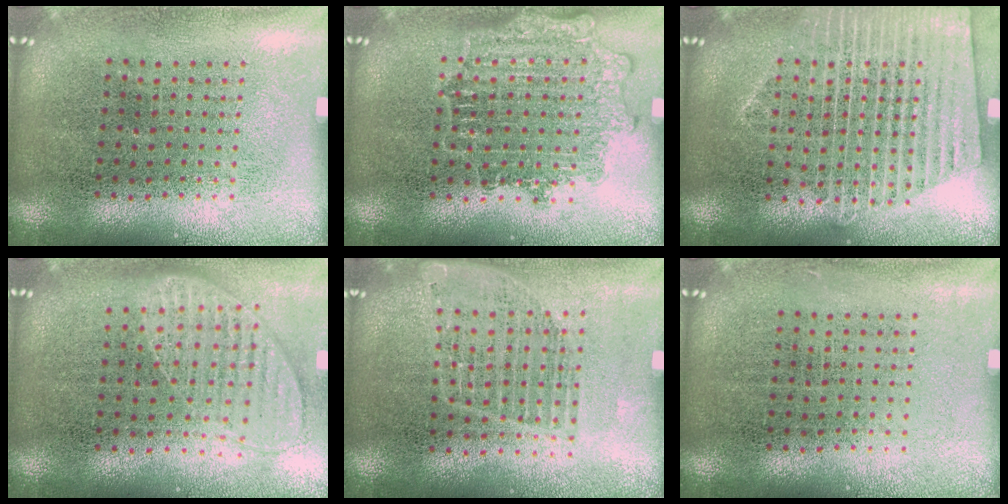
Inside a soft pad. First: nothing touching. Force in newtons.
{"total": 1.4, "press": 1.4, "slide": 0.2}
{"total": 1.7, "press": 1.6, "slide": 0.4}
{"total": 1.0, "press": 1.0, "slide": 0.2}
{"total": 1.1, "press": 1.1, "slide": 0.3}
{"total": 0.0}